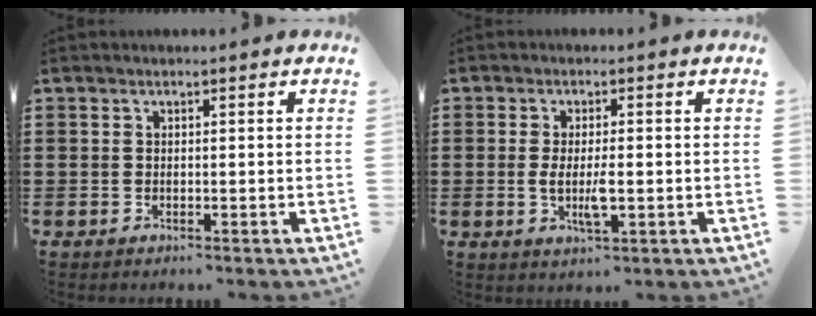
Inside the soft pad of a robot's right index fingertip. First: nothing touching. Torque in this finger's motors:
{"motor_torque": [1.53, 0.61, 0.34, 0.09]}